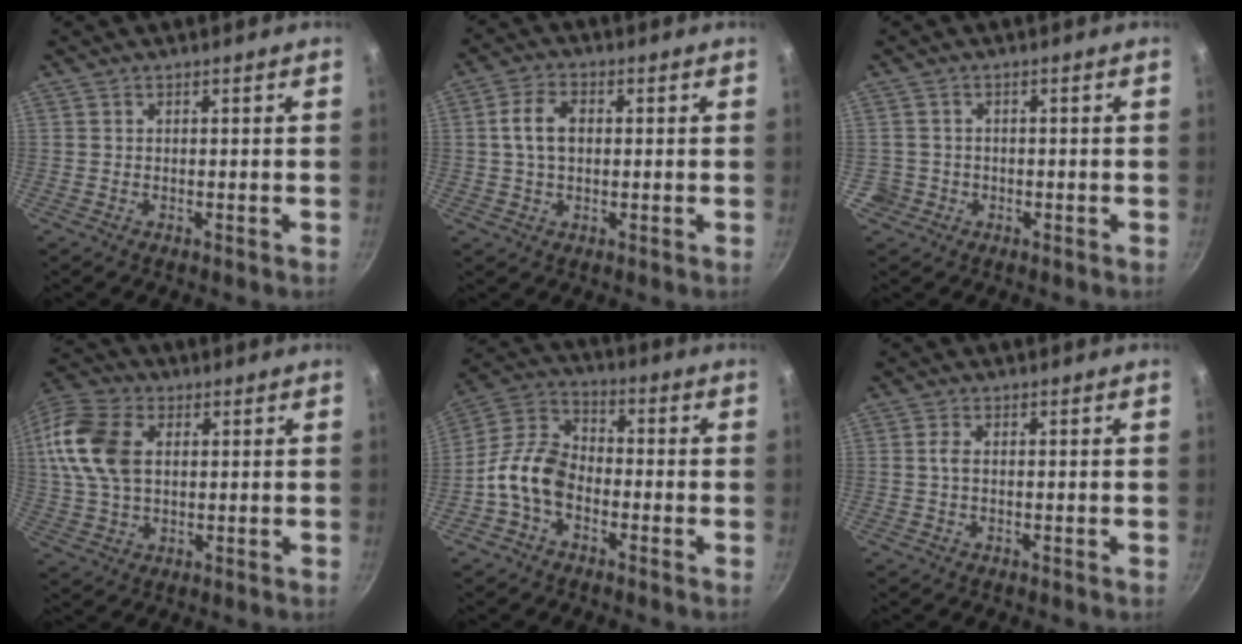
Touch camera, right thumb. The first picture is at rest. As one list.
[{"total": 6.4, "force": [0.6, 4.1, 4.8], "torque": [-0.083, 0.012, 0.008]}, {"total": 2.7, "force": [-0.7, 2.6, 0.2], "torque": [0.013, 0.021, -0.006]}, {"total": 15.0, "force": [2.8, 9.9, 10.9], "torque": [-0.215, 0.017, 0.045]}, {"total": 10.7, "force": [-3.7, 7.1, 7.0], "torque": [-0.114, 0.045, -0.093]}, {"total": 1.6, "force": [0.0, 0.8, 1.4], "torque": [-0.036, 0.005, -0.004]}]